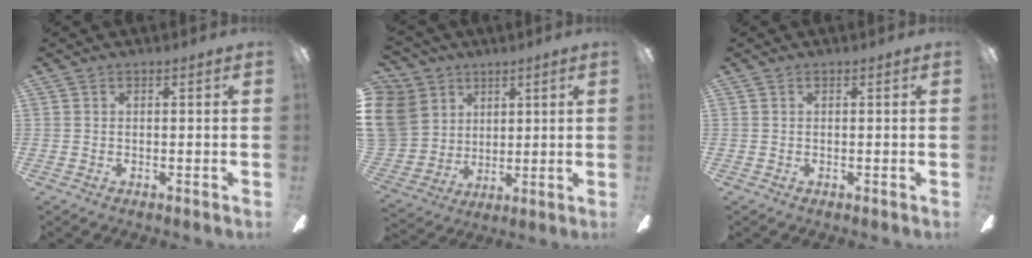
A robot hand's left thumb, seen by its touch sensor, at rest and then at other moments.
{"total": 15.6, "force": [4.8, 13.7, 5.9], "torque": [-0.143, -0.018, 0.101]}
{"total": 0.0}